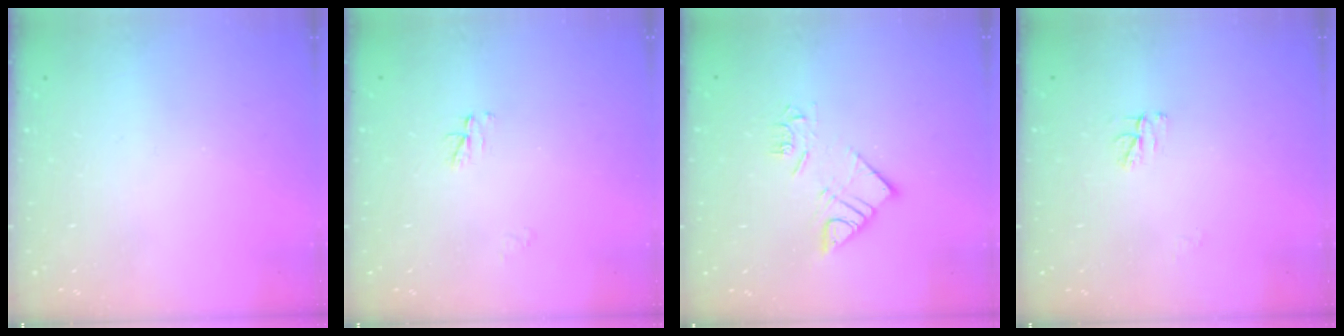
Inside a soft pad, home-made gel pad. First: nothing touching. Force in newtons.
{"total": 3.0, "press": 3.0, "slide": 0.4}
{"total": 9.0, "press": 9.0, "slide": 0.4}
{"total": 3.9, "press": 3.9, "slide": 0.2}